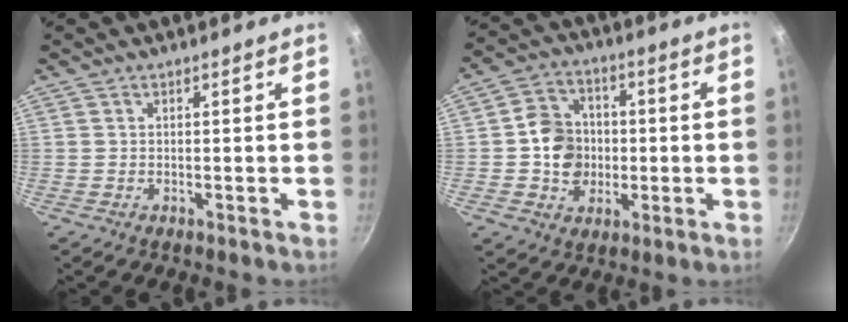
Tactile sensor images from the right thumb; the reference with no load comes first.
{"total": 10.5, "force": [-0.6, 8.8, 5.6], "torque": [-0.062, 0.017, -0.014]}